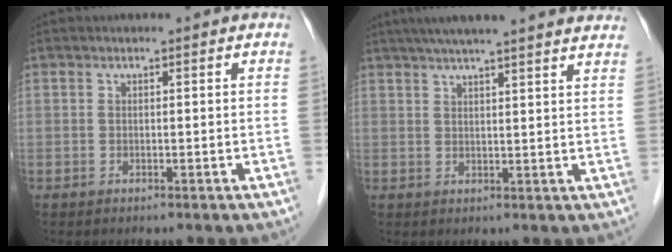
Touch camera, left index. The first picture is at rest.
{"total": 19.2, "force": [16.7, 0.7, 9.5], "torque": [-0.146, 0.030, 0.211]}